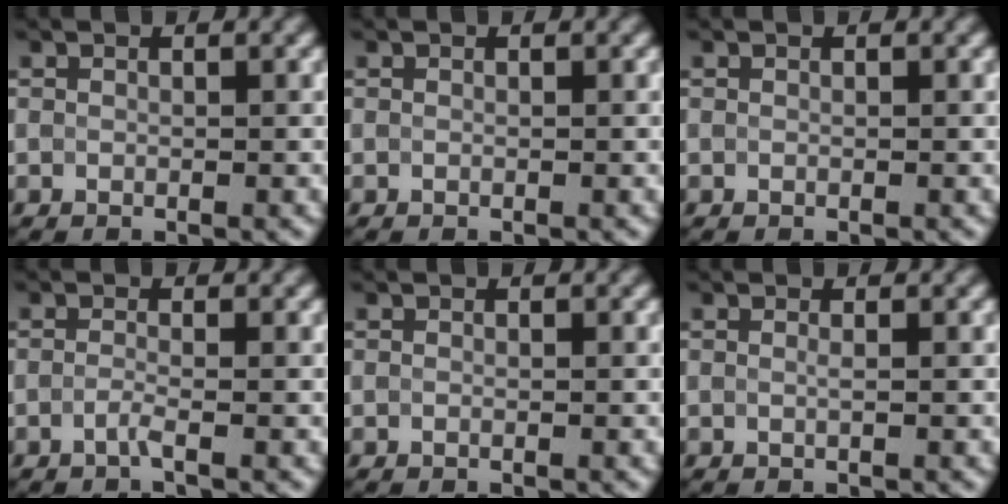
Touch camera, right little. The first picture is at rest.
{"total": 0.0}
{"total": 0.0}
{"total": 0.9, "force": [-0.9, -0.1, 0.1], "torque": [-0.004, 0.000, -0.023]}
{"total": 0.0}
{"total": 0.0}